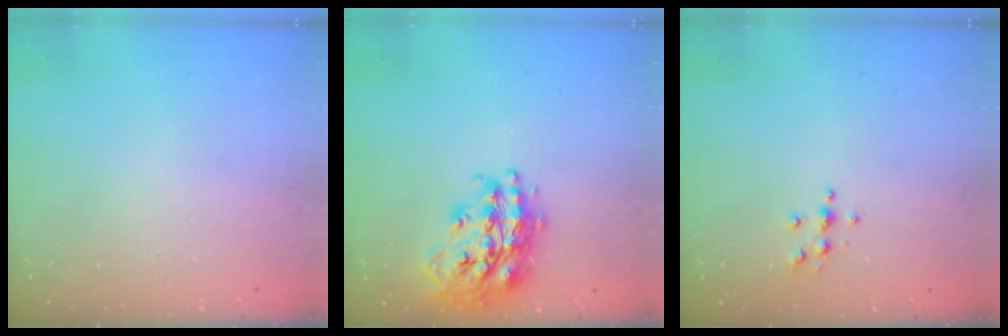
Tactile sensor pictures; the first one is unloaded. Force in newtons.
{"total": 20.1, "press": 20.1, "slide": 1.4}
{"total": 3.9, "press": 3.8, "slide": 0.4}